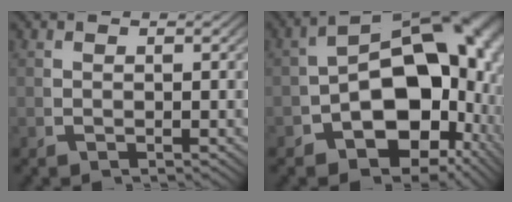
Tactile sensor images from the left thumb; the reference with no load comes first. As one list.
[{"total": 16.7, "force": [-1.5, 10.9, 12.6], "torque": [-0.190, -0.056, -0.005]}]